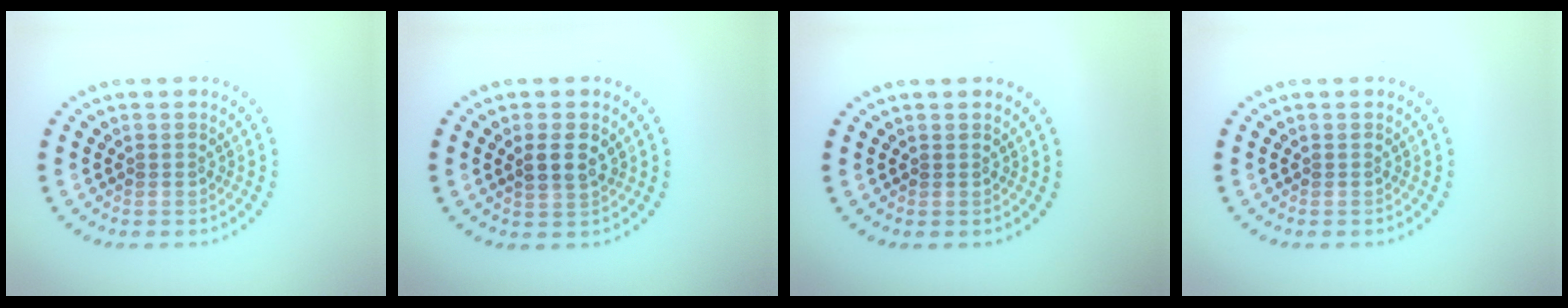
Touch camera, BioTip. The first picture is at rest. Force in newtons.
{"total": 2.0, "press": 1.9, "slide": 0.4}
{"total": 0.0}
{"total": 0.0}